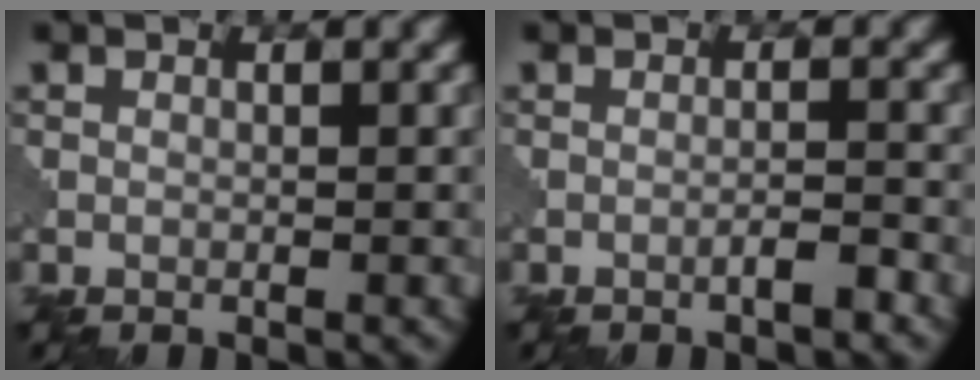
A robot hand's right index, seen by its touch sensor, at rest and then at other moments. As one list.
[{"total": 1.5, "force": [-0.9, 0.1, 1.2], "torque": [-0.016, 0.006, -0.019]}]